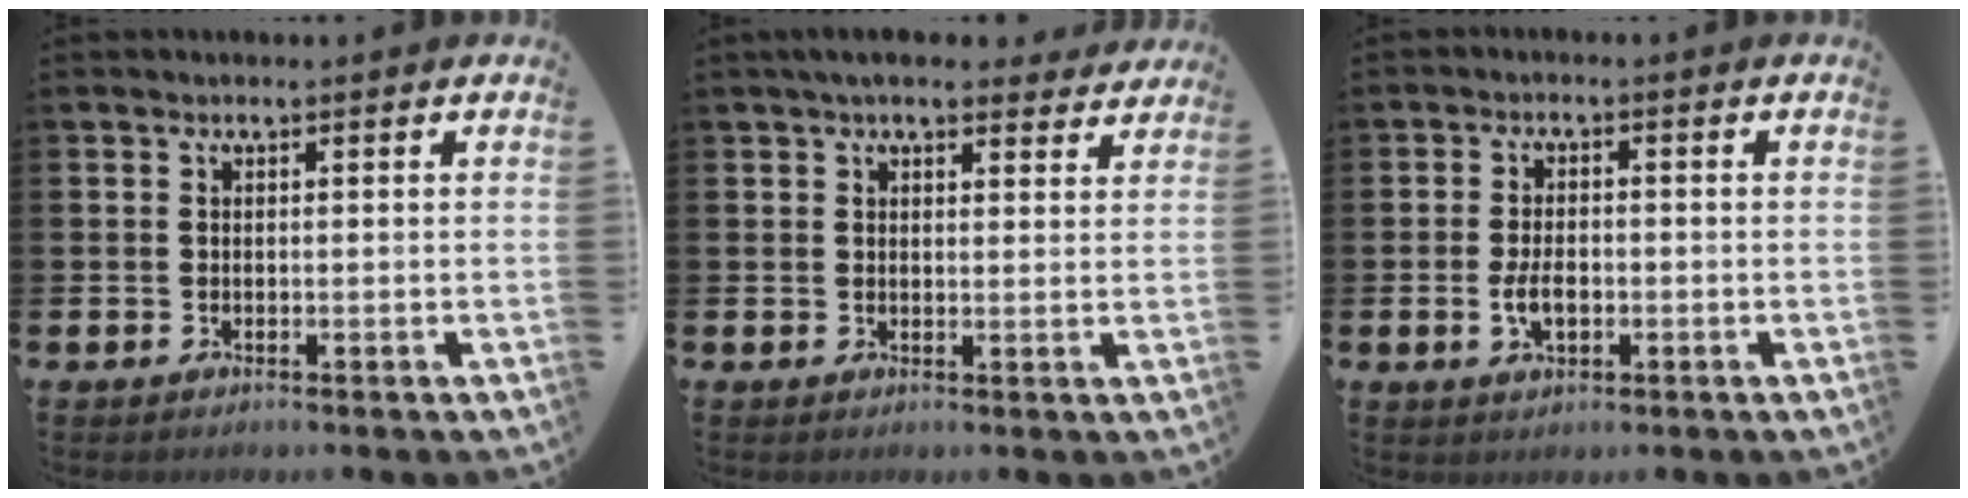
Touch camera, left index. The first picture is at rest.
{"total": 4.5, "force": [4.0, 1.3, 1.6], "torque": [-0.025, -0.014, 0.071]}
{"total": 3.7, "force": [-0.7, 2.1, 2.9], "torque": [-0.046, 0.001, -0.013]}